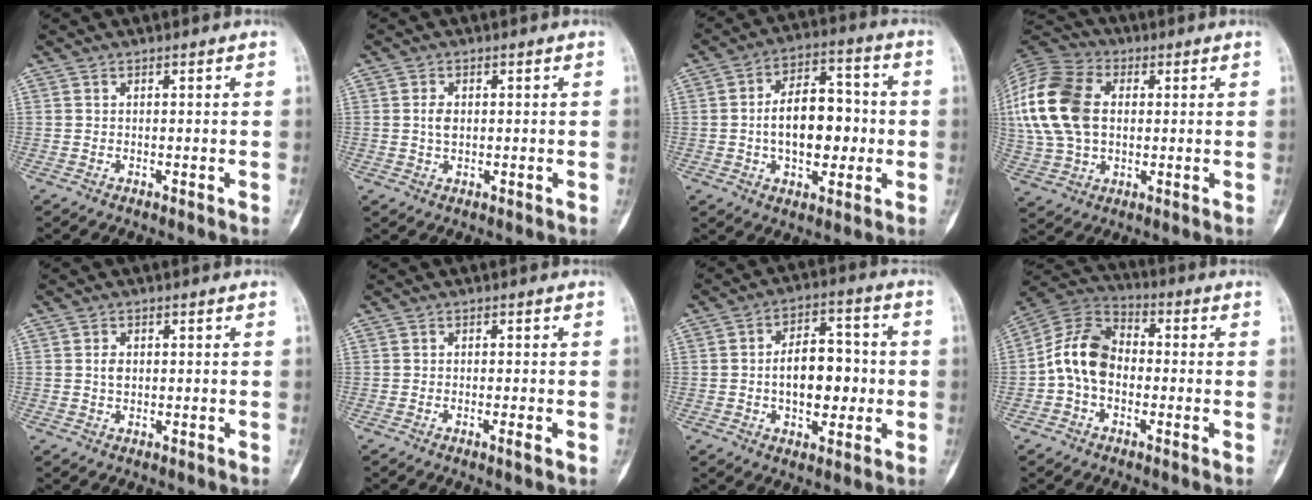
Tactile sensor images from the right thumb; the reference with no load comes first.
{"total": 2.7, "force": [0.3, 1.7, 2.0], "torque": [-0.034, -0.001, 0.005]}
{"total": 14.3, "force": [-0.9, 8.4, 11.5], "torque": [-0.154, 0.028, -0.014]}
{"total": 20.5, "force": [2.6, 14.0, 14.7], "torque": [-0.324, 0.010, 0.049]}
{"total": 2.1, "force": [0.3, 1.5, 1.4], "torque": [-0.021, 0.000, 0.006]}
{"total": 1.4, "force": [-0.6, 0.0, 1.3], "torque": [-0.023, -0.003, -0.012]}
{"total": 12.2, "force": [-0.8, 7.3, 9.8], "torque": [-0.120, 0.023, -0.013]}
{"total": 11.6, "force": [-1.4, 8.3, 8.0], "torque": [-0.137, 0.036, -0.042]}